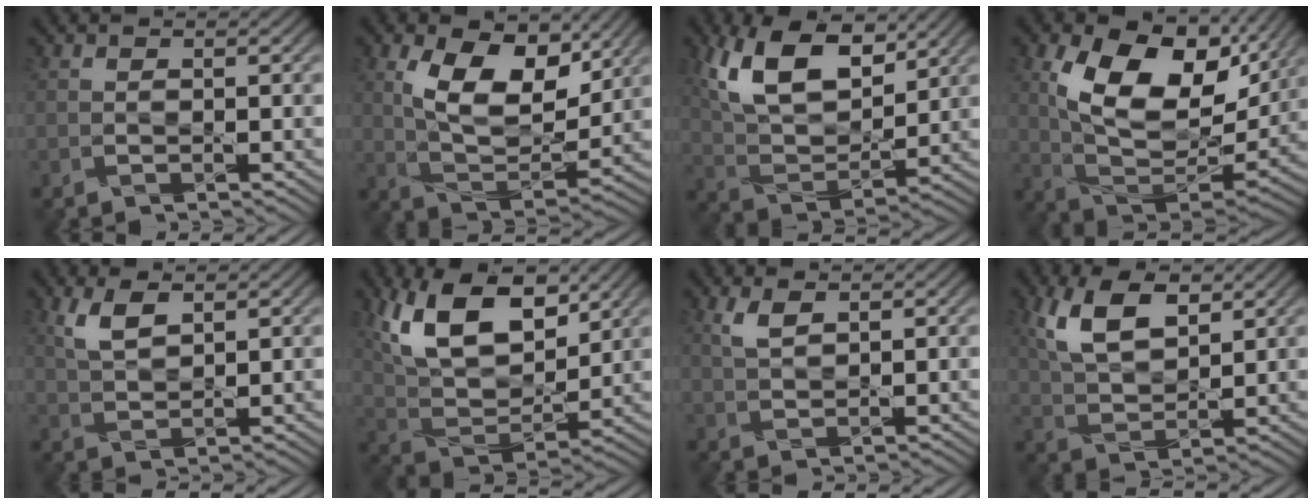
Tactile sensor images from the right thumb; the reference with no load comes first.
{"total": 10.8, "force": [4.6, 5.6, 8.0], "torque": [-0.152, -0.006, 0.082]}
{"total": 12.7, "force": [7.0, 6.1, 8.7], "torque": [-0.180, 0.011, 0.122]}
{"total": 15.0, "force": [5.2, 8.7, 11.1], "torque": [-0.209, -0.008, 0.101]}
{"total": 4.2, "force": [2.5, 1.6, 3.0], "torque": [-0.077, 0.003, 0.051]}
{"total": 14.1, "force": [7.8, 6.9, 9.5], "torque": [-0.191, 0.007, 0.125]}
{"total": 2.7, "force": [1.7, 0.9, 1.9], "torque": [-0.052, 0.005, 0.035]}
{"total": 8.3, "force": [4.2, 4.0, 6.0], "torque": [-0.140, 0.008, 0.081]}